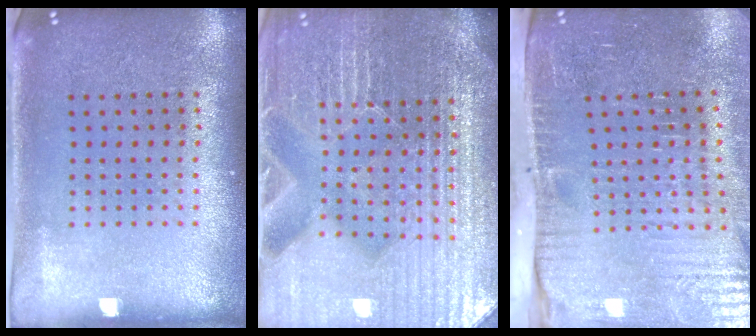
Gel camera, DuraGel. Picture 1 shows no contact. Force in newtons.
{"total": 5.5, "press": 5.1, "slide": 2.2}
{"total": 4.9, "press": 4.2, "slide": 2.5}